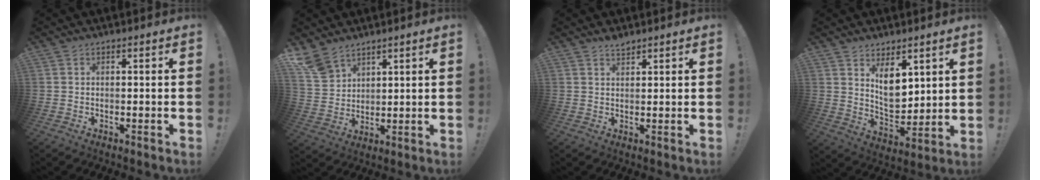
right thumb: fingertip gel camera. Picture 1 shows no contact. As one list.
[{"total": 8.5, "force": [7.0, 4.5, 1.6], "torque": [-0.039, -0.043, 0.141]}, {"total": 2.2, "force": [2.1, 0.3, 0.6], "torque": [0.000, -0.016, 0.036]}, {"total": 9.9, "force": [5.3, 6.3, 5.6], "torque": [-0.070, -0.036, 0.104]}]